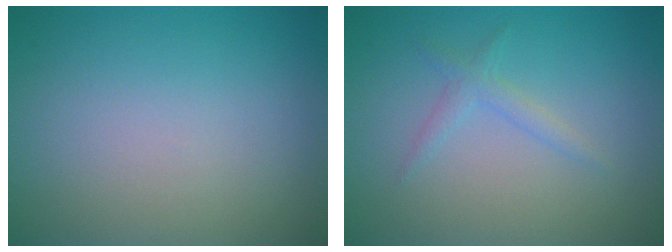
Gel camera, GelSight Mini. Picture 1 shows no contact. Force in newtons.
{"total": 1.3, "press": 1.3, "slide": 0.0}